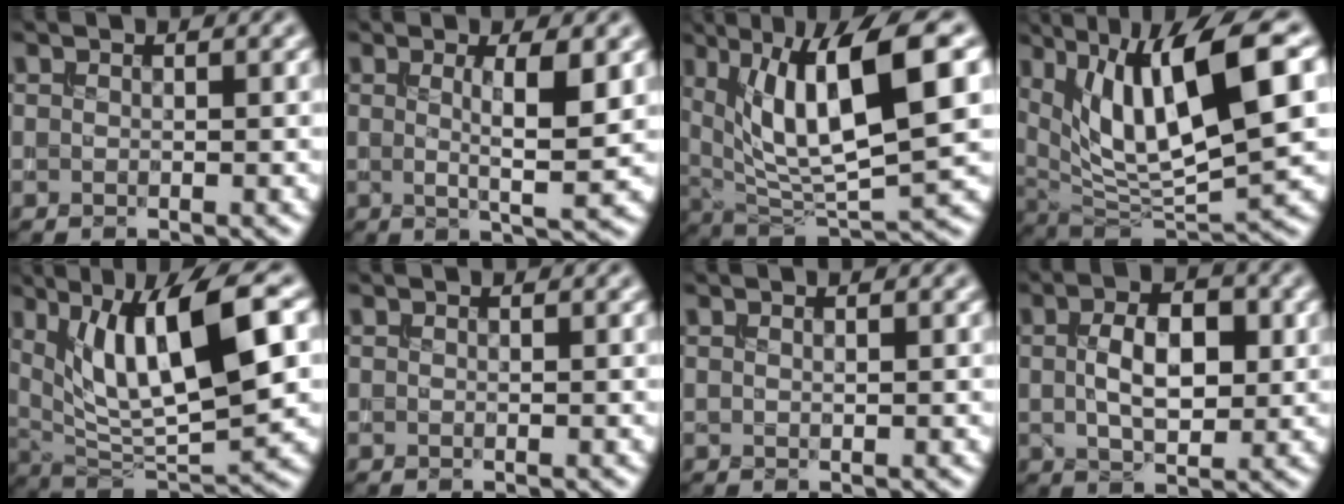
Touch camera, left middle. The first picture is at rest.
{"total": 4.9, "force": [0.7, 0.9, 4.8], "torque": [-0.071, -0.004, 0.011]}
{"total": 11.3, "force": [4.0, 3.1, 10.1], "torque": [-0.172, 0.001, 0.075]}
{"total": 12.6, "force": [4.4, 3.5, 11.3], "torque": [-0.189, 0.004, 0.081]}
{"total": 10.9, "force": [3.6, 3.2, 9.9], "torque": [-0.165, -0.002, 0.069]}
{"total": 0.0}
{"total": 0.5, "force": [0.3, 0.0, 0.4], "torque": [-0.008, 0.002, 0.005]}
{"total": 5.5, "force": [0.5, 2.8, 4.7], "torque": [-0.085, 0.004, 0.008]}